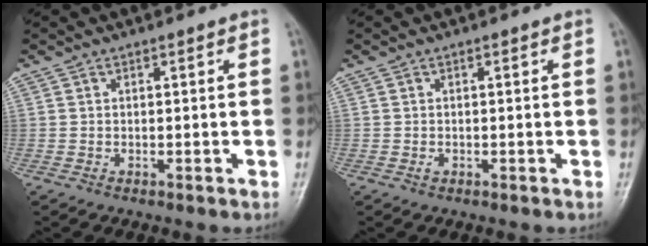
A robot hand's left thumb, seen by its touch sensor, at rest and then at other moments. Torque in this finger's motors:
{"motor_torque": [0.03, 0.18, 0.15, -0.06, 0.00]}